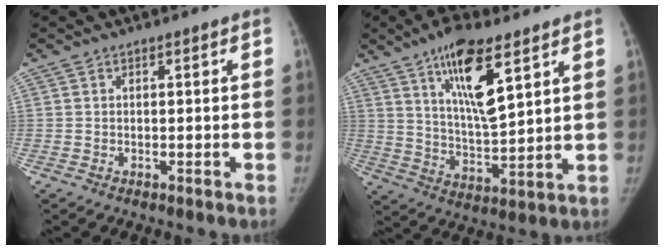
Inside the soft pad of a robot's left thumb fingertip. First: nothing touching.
{"total": 14.1, "force": [7.4, 4.2, 11.2], "torque": [-0.176, -0.041, 0.134]}